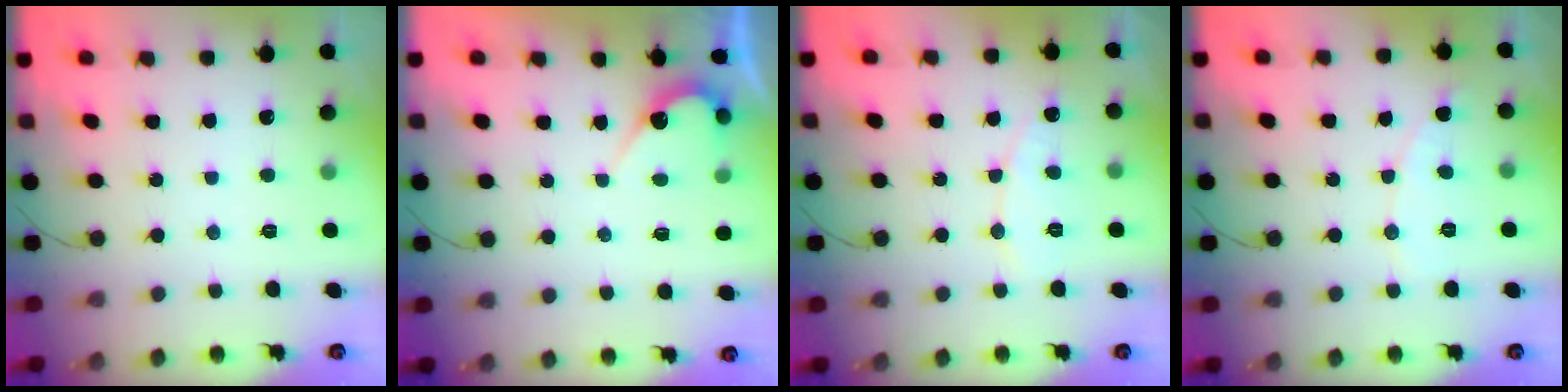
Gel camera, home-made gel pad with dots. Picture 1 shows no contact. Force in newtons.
{"total": 5.5, "press": 5.5, "slide": 0.4}
{"total": 6.1, "press": 6.1, "slide": 0.4}
{"total": 4.2, "press": 4.2, "slide": 0.3}